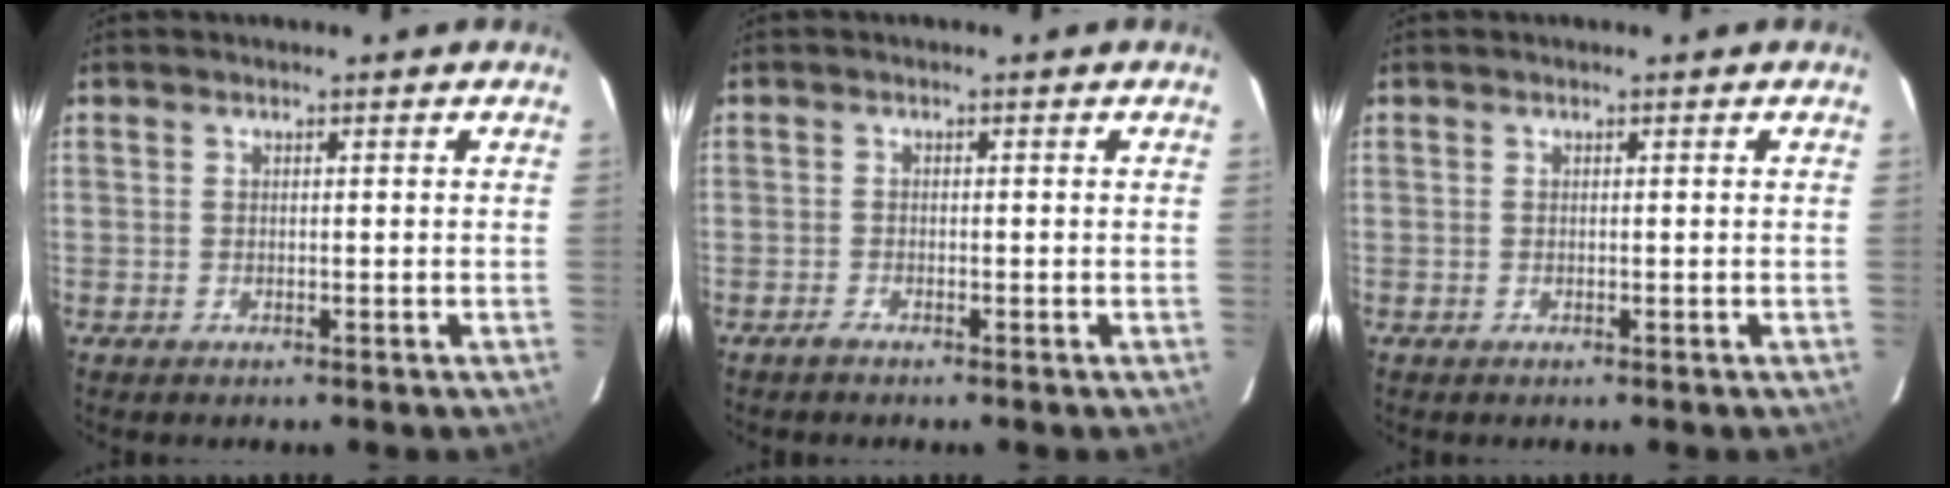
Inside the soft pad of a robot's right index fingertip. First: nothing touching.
{"total": 0.9, "force": [-0.9, 0.1, 0.3], "torque": [-0.006, -0.002, -0.018]}
{"total": 0.0}